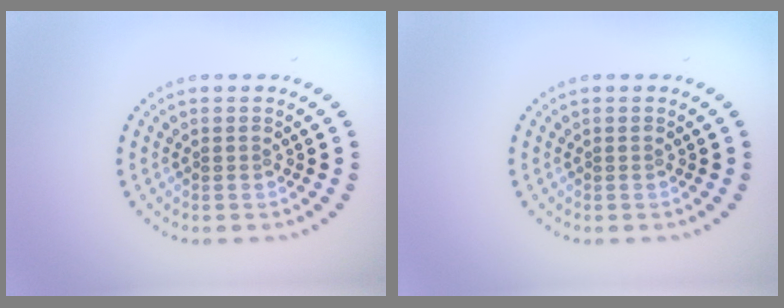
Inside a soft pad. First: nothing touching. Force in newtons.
{"total": 0.0}